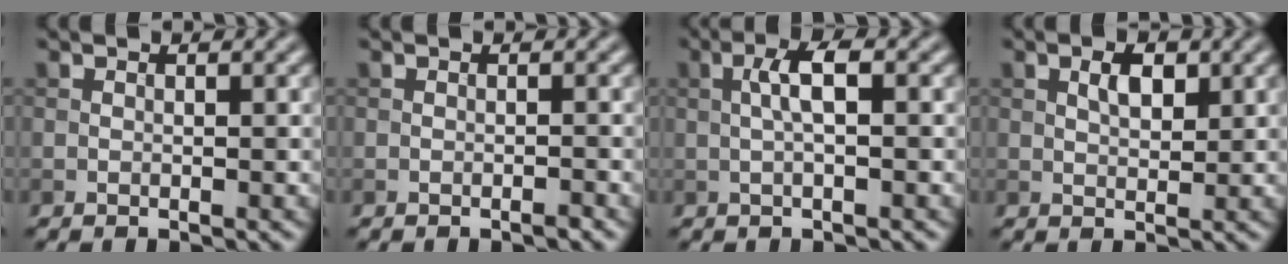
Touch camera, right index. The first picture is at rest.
{"total": 0.7, "force": [-0.6, 0.0, 0.4], "torque": [-0.004, 0.002, -0.010]}
{"total": 2.7, "force": [0.2, 0.6, 2.6], "torque": [-0.053, 0.010, 0.001]}
{"total": 2.1, "force": [0.8, 1.1, 1.6], "torque": [-0.027, 0.002, 0.013]}